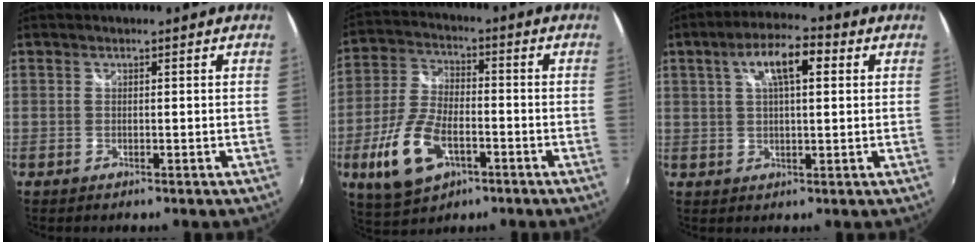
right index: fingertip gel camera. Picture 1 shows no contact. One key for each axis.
{"total": 13.5, "fx": -5.4, "fy": 7.1, "fz": 10.1, "tx": -0.228, "ty": -0.009, "tz": -0.096}
{"total": 8.9, "fx": 3.1, "fy": 3.1, "fz": 7.7, "tx": -0.135, "ty": 0.022, "tz": 0.050}